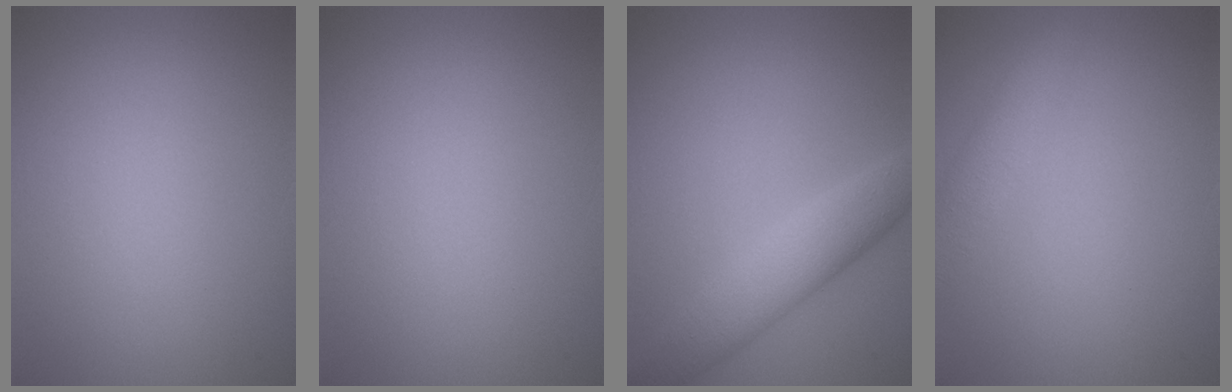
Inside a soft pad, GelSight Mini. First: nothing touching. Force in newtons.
{"total": 0.0}
{"total": 4.9, "press": 4.9, "slide": 0.1}
{"total": 2.9, "press": 2.9, "slide": 0.1}